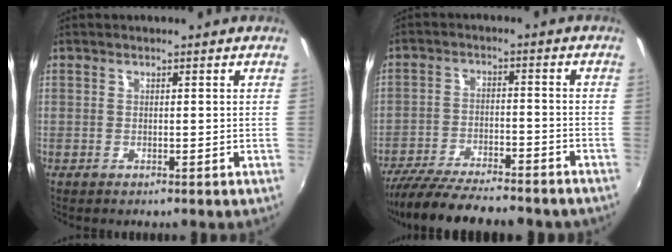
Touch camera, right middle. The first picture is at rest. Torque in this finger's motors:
{"motor_torque": [1.09, -1.05, 0.23, 0.10]}